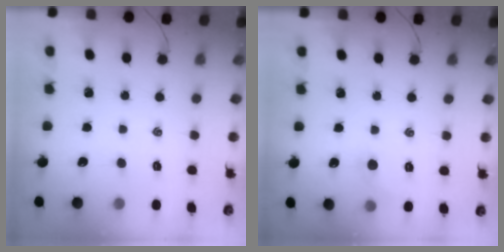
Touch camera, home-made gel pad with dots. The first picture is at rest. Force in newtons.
{"total": 4.1, "press": 3.9, "slide": 1.2}